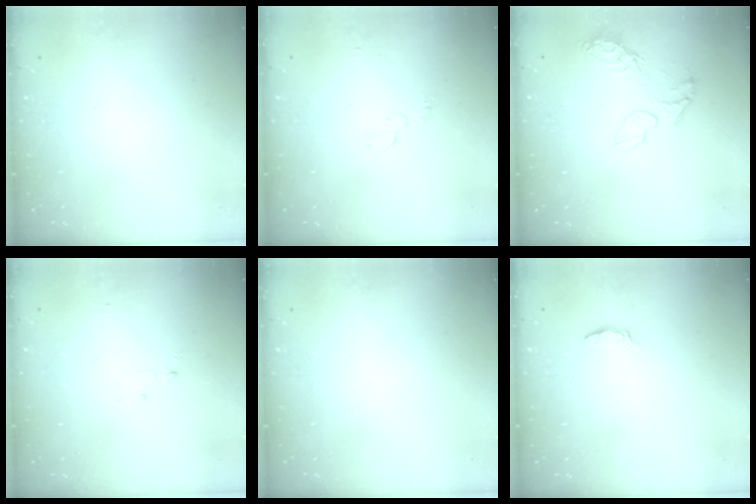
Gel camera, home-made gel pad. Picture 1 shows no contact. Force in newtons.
{"total": 3.9, "press": 3.9, "slide": 0.4}
{"total": 12.3, "press": 10.9, "slide": 5.6}
{"total": 2.8, "press": 2.8, "slide": 0.3}
{"total": 0.0}
{"total": 3.5, "press": 3.5, "slide": 0.5}